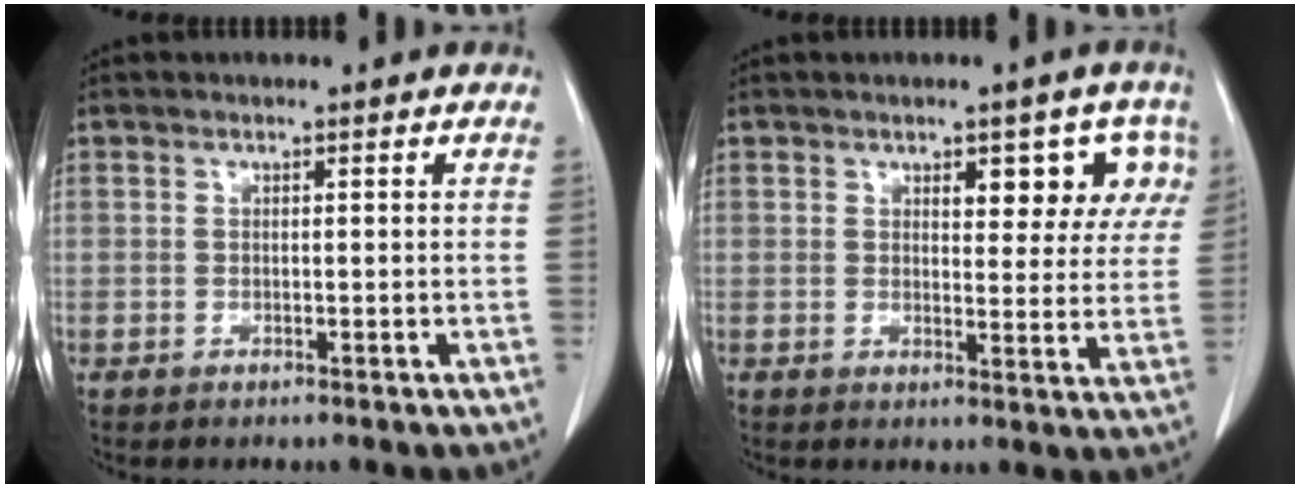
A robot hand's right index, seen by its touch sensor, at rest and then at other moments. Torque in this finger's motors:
{"motor_torque": [0.48, 0.41, 0.11, 0.03]}